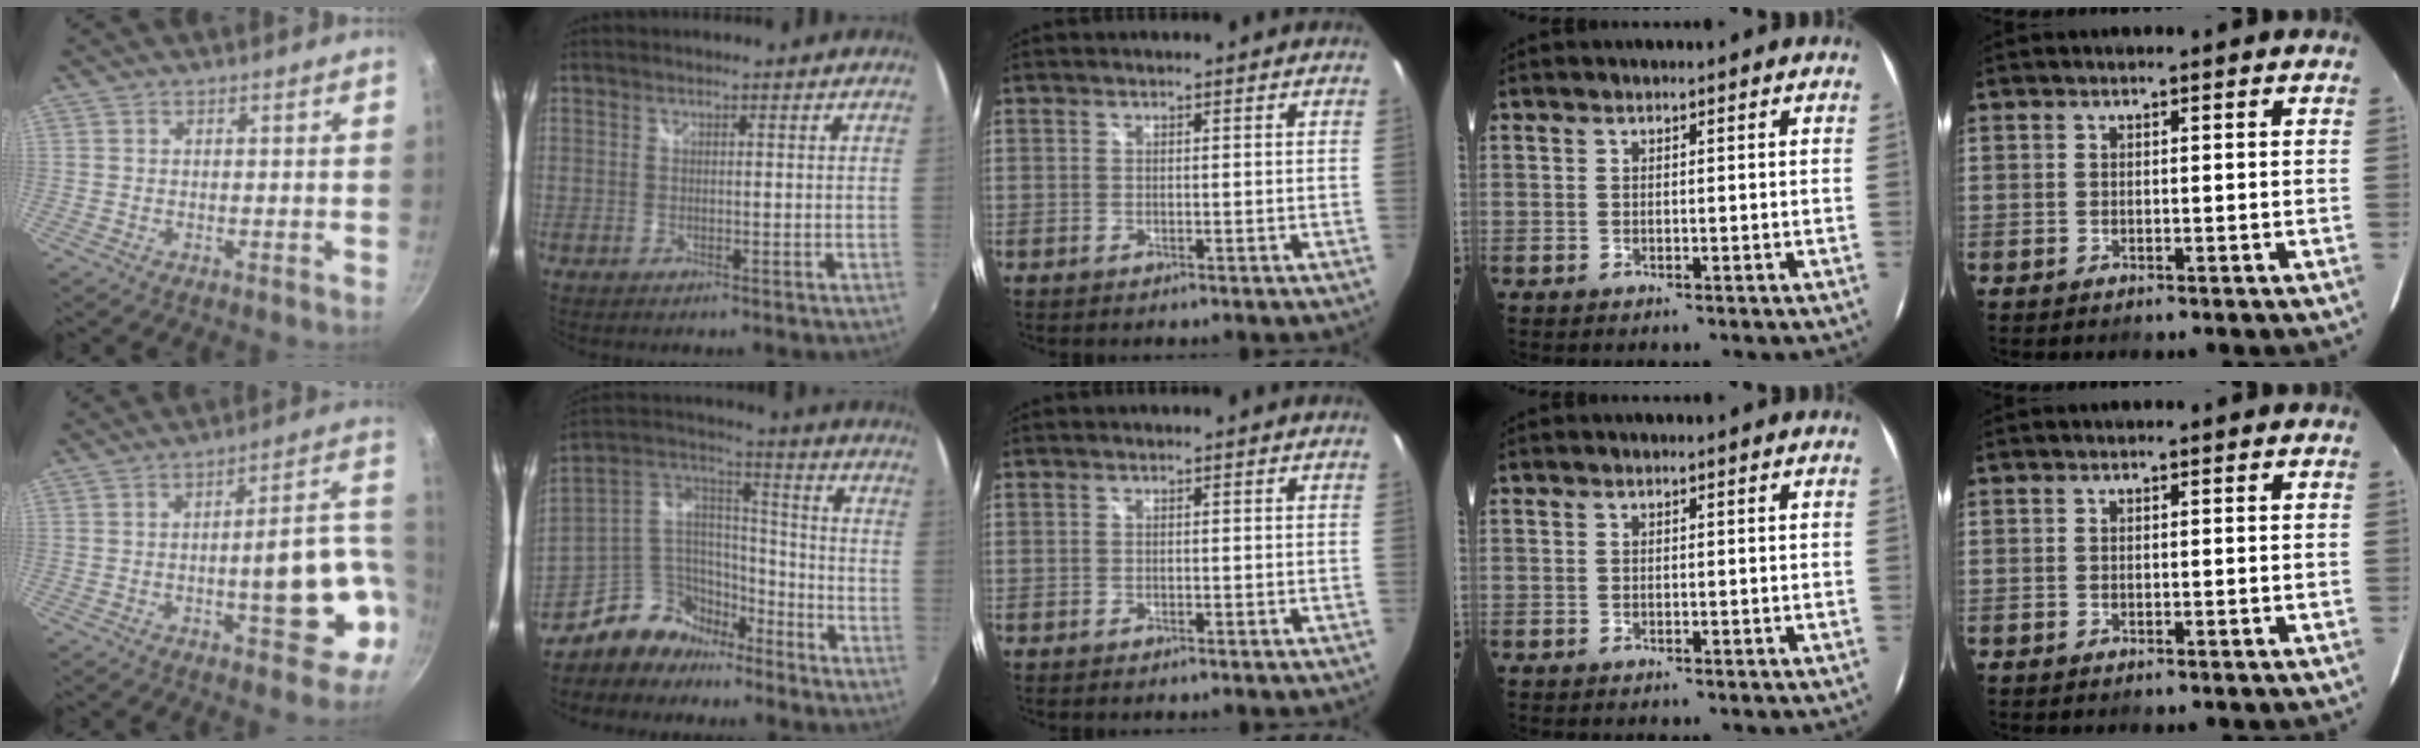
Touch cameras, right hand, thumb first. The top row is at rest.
{"thumb": {"total": 15.6, "force": [-3.7, 5.8, 14.0], "torque": [-0.148, 0.037, -0.045]}, "index": {"total": 11.8, "force": [-8.4, 7.8, 3.0], "torque": [-0.077, 0.062, -0.145]}}